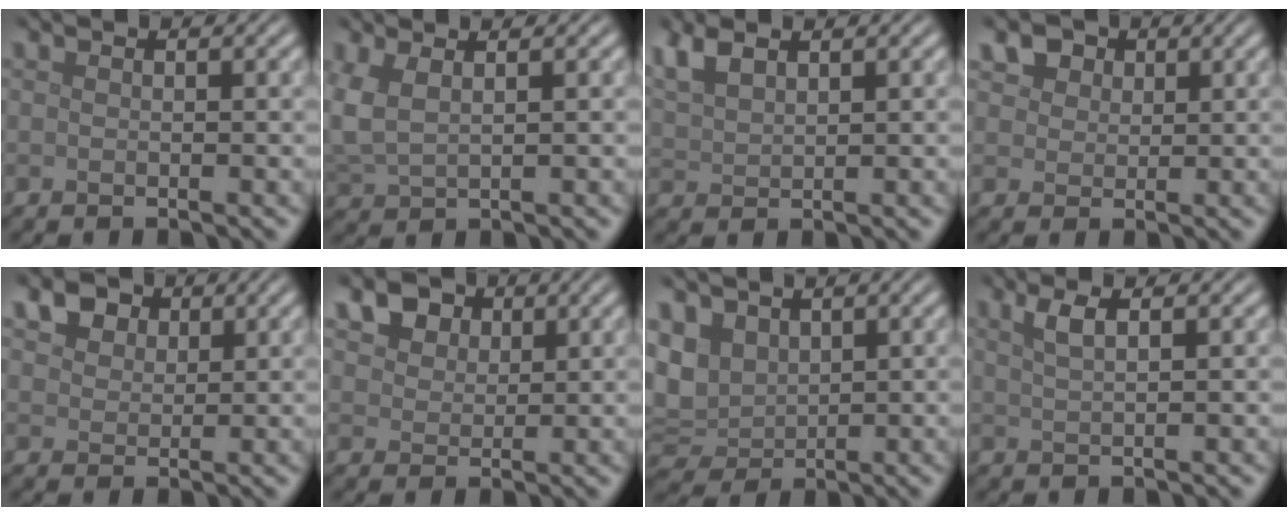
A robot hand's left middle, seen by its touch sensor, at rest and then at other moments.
{"total": 3.2, "force": [1.5, 1.4, 2.4], "torque": [-0.068, 0.004, 0.036]}
{"total": 3.2, "force": [2.3, 1.2, 1.9], "torque": [-0.054, 0.011, 0.051]}
{"total": 5.5, "force": [3.1, 3.7, 2.6], "torque": [-0.067, 0.011, 0.044]}
{"total": 4.2, "force": [2.7, 2.7, 1.8], "torque": [-0.047, 0.001, 0.046]}
{"total": 6.2, "force": [3.8, 4.0, 2.8], "torque": [-0.077, 0.009, 0.060]}
{"total": 4.9, "force": [2.0, 3.6, 2.6], "torque": [-0.070, 0.002, 0.040]}
{"total": 2.3, "force": [1.2, 0.7, 1.8], "torque": [-0.026, 0.004, 0.018]}